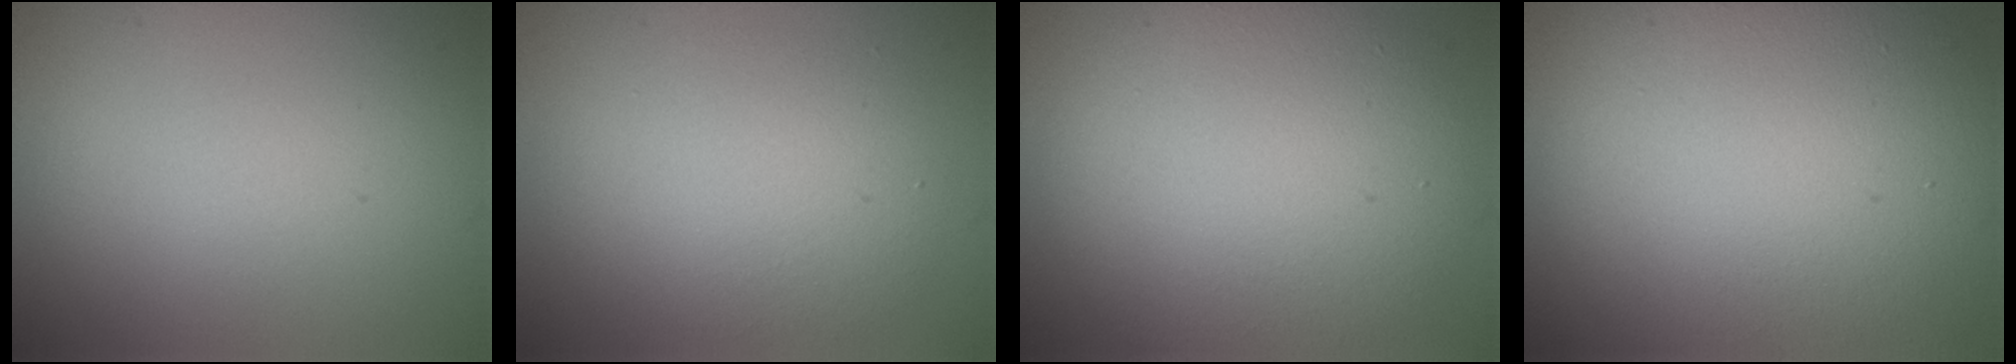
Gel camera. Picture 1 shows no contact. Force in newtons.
{"total": 4.4, "press": 4.4, "slide": 0.4}
{"total": 9.7, "press": 9.7, "slide": 0.7}
{"total": 16.9, "press": 16.9, "slide": 0.6}